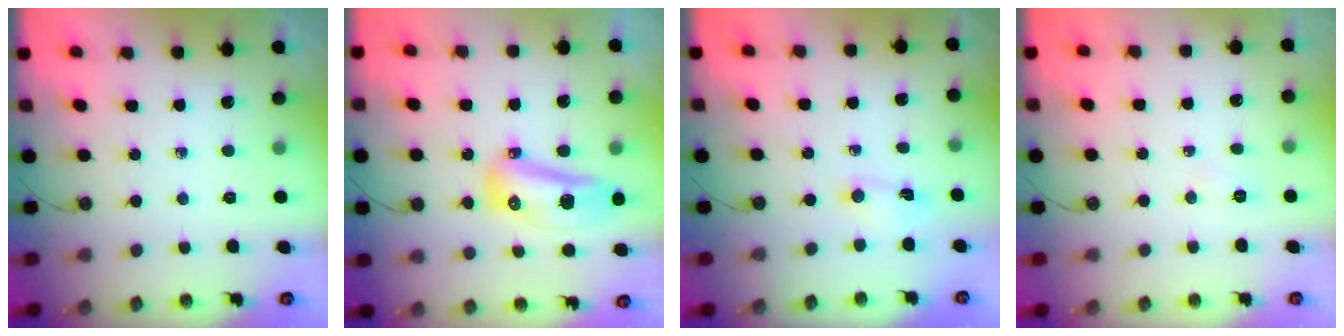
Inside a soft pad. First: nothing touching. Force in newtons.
{"total": 27.4, "press": 16.3, "slide": 22.0}
{"total": 2.8, "press": 1.9, "slide": 2.1}
{"total": 3.9, "press": 3.7, "slide": 1.5}